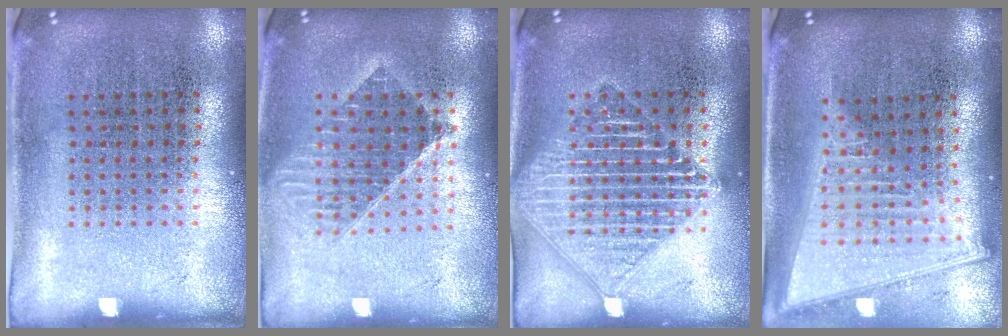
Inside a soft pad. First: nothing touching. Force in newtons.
{"total": 1.5, "press": 1.3, "slide": 0.8}
{"total": 3.3, "press": 3.2, "slide": 0.5}
{"total": 2.1, "press": 1.8, "slide": 1.1}